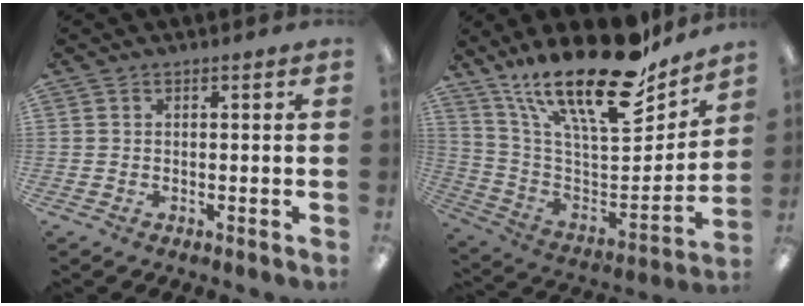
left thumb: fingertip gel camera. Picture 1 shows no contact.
{"total": 25.0, "force": [18.3, 7.8, 15.1], "torque": [-0.235, -0.131, 0.309]}